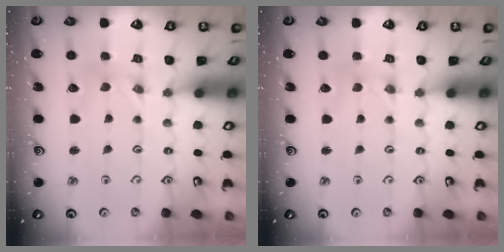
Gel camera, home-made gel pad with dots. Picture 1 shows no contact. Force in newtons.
{"total": 0.0}